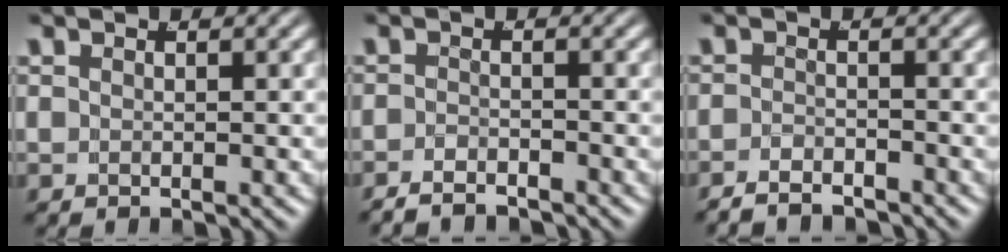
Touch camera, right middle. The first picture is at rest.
{"total": 2.7, "force": [-2.6, 0.4, 0.3], "torque": [-0.009, -0.013, -0.040]}
{"total": 3.0, "force": [-2.9, 0.6, 0.3], "torque": [-0.008, -0.013, -0.045]}